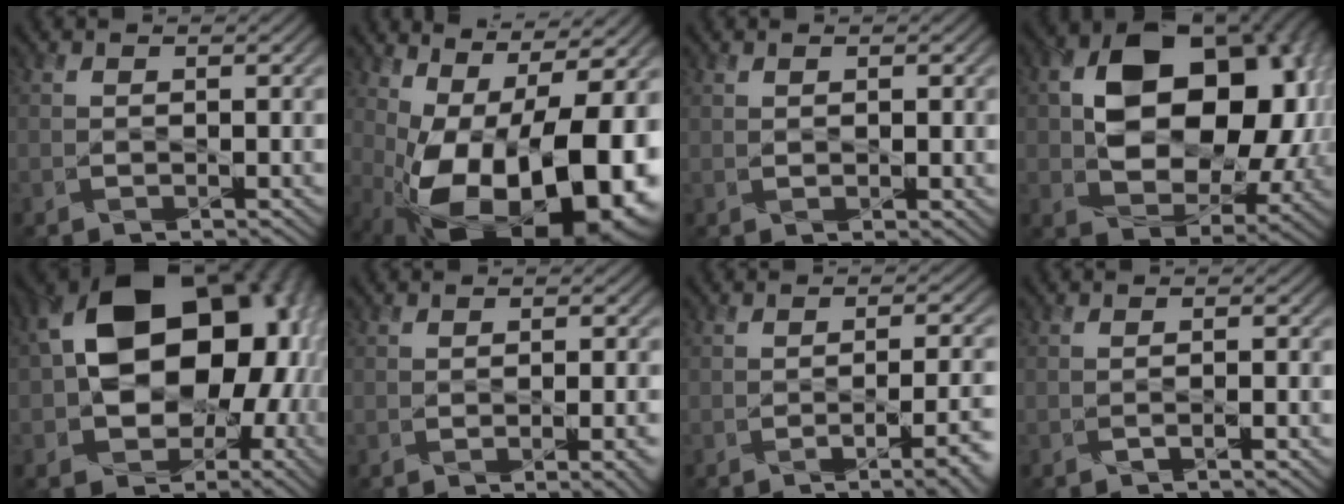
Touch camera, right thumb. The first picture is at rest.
{"total": 18.6, "force": [-2.8, 9.1, 16.0], "torque": [-0.227, -0.017, -0.026]}
{"total": 1.2, "force": [0.5, 0.4, 1.0], "torque": [-0.020, -0.001, 0.014]}
{"total": 17.8, "force": [2.4, 12.0, 13.0], "torque": [-0.206, -0.012, 0.060]}
{"total": 19.0, "force": [0.7, 13.4, 13.5], "torque": [-0.181, -0.005, 0.014]}
{"total": 3.6, "force": [-0.8, 1.0, 3.4], "torque": [-0.044, -0.005, -0.006]}
{"total": 7.2, "force": [-2.7, 2.3, 6.2], "torque": [-0.076, -0.010, -0.031]}
{"total": 1.1, "force": [-0.6, 0.0, 0.9], "torque": [-0.015, 0.000, -0.015]}